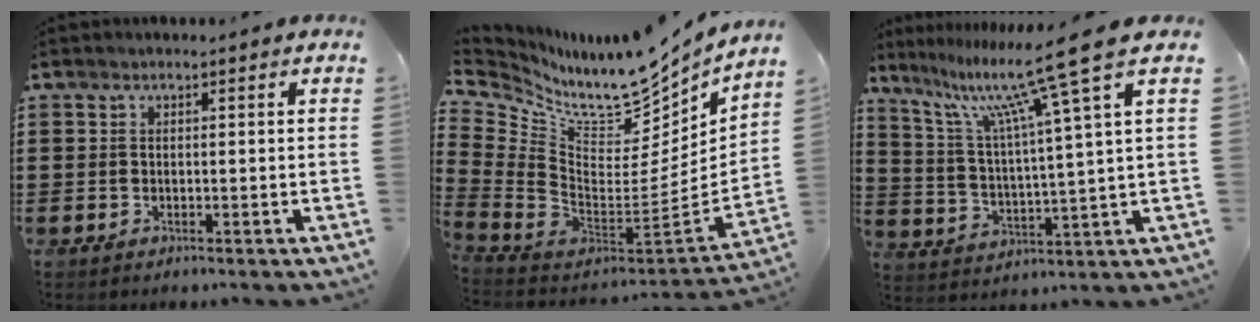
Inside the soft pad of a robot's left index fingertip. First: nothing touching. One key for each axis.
{"total": 9.9, "fx": 8.3, "fy": 2.6, "fz": 4.6, "tx": -0.114, "ty": -0.082, "tz": 0.138}
{"total": 12.3, "fx": 8.2, "fy": -0.8, "fz": 9.2, "tx": -0.189, "ty": -0.040, "tz": 0.121}